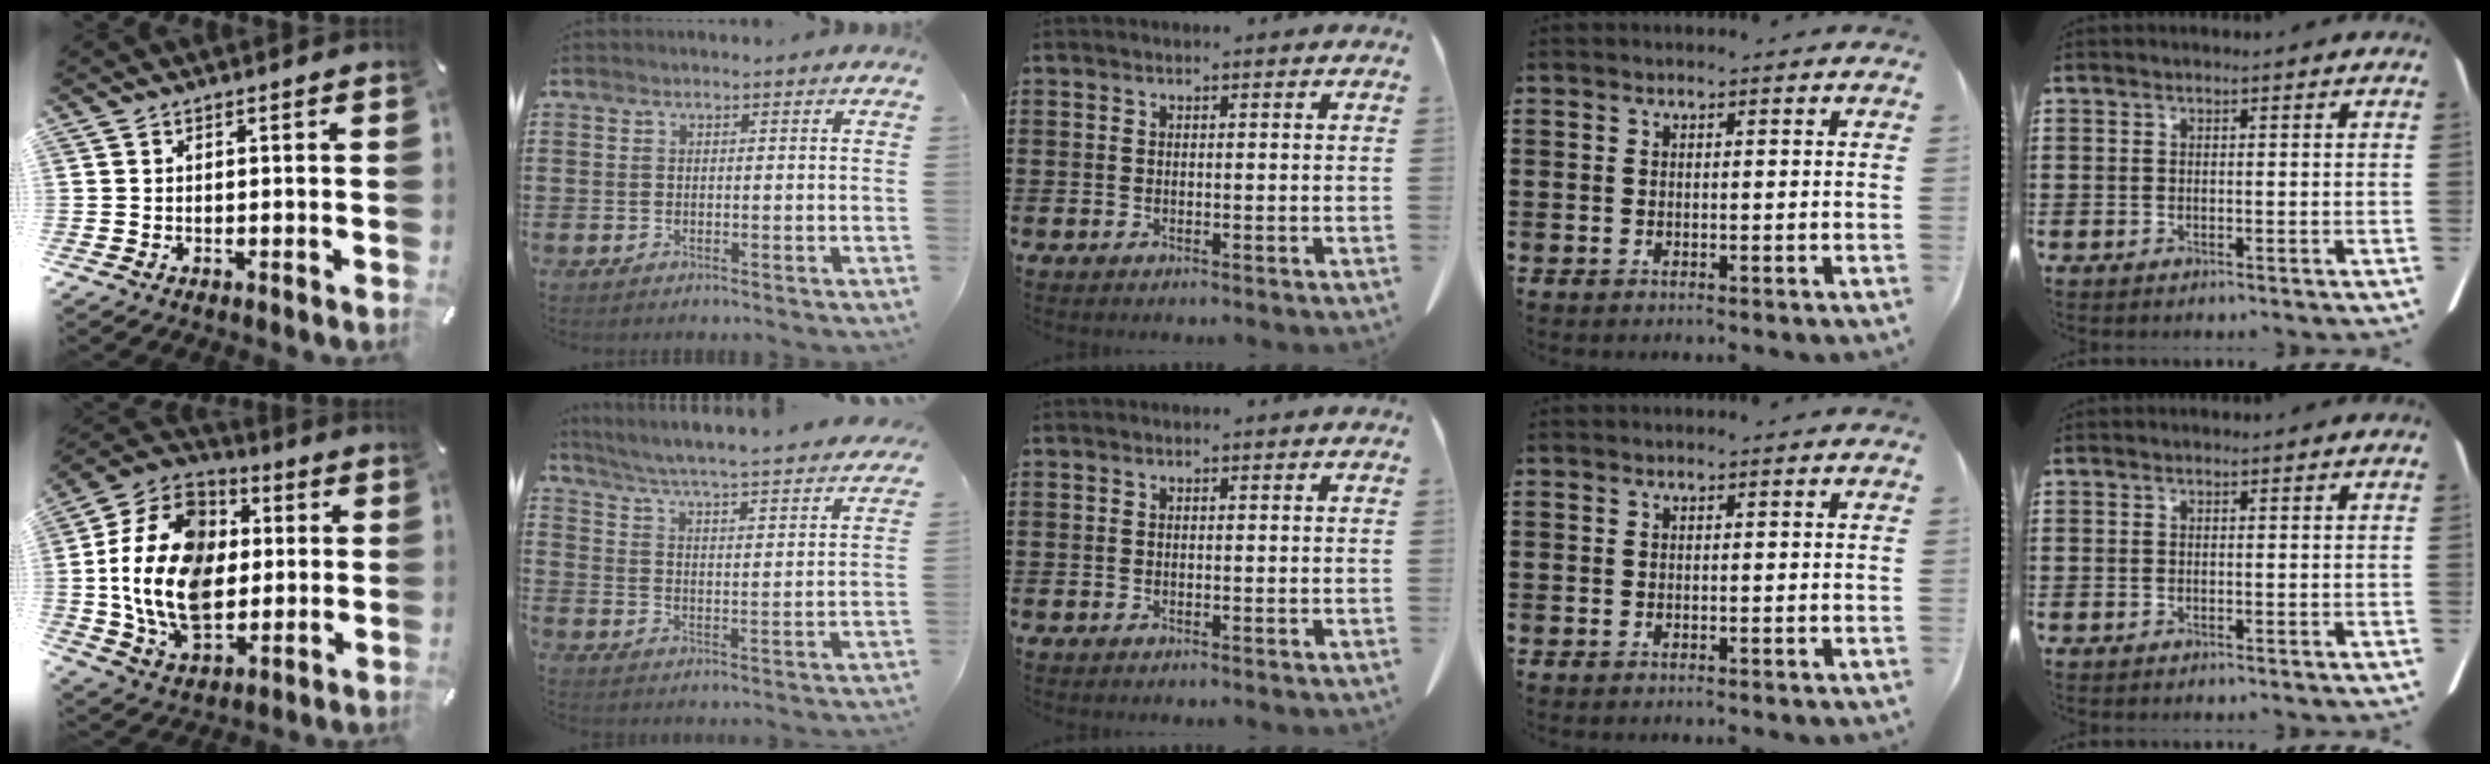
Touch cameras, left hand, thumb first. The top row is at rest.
{"thumb": {"total": 20.5, "force": [-0.4, 15.4, 13.5], "torque": [-0.300, 0.008, -0.011]}, "index": {"total": 4.1, "force": [3.8, -0.8, 1.4], "torque": [-0.050, -0.044, 0.052]}}